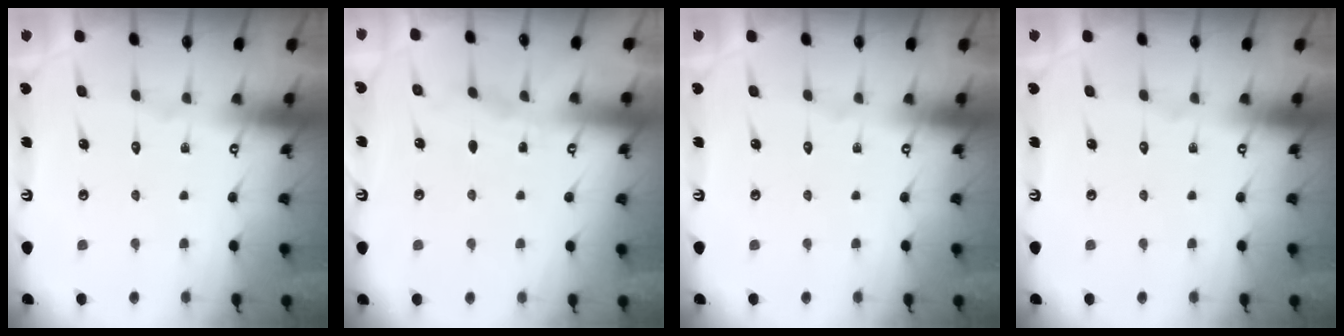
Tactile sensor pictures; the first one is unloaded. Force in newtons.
{"total": 3.4, "press": 3.4, "slide": 0.5}
{"total": 0.0}
{"total": 0.0}